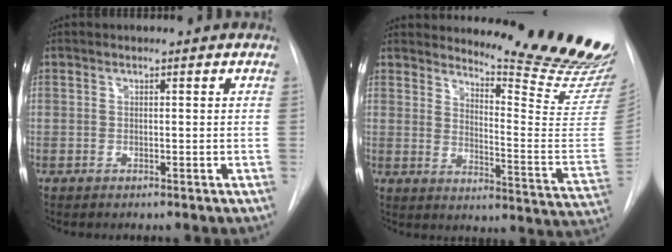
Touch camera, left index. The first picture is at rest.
{"total": 20.2, "force": [18.8, 0.4, 7.4], "torque": [-0.098, -0.149, 0.226]}